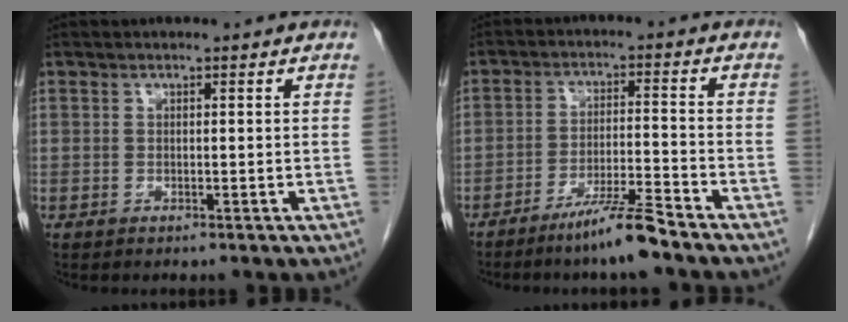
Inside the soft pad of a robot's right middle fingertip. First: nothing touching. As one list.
[{"total": 7.2, "force": [-5.5, -0.5, 4.5], "torque": [-0.080, -0.019, -0.105]}]